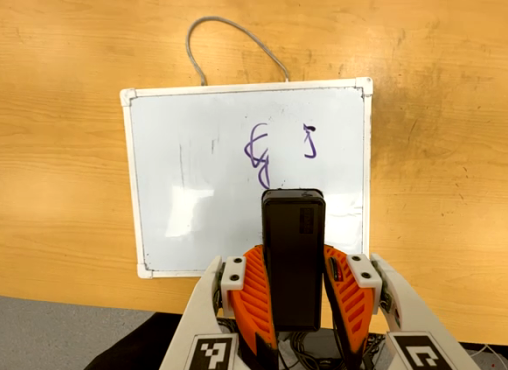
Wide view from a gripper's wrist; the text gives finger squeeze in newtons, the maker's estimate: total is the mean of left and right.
{"total": 7.1, "left": 5.4, "right": 8.7}